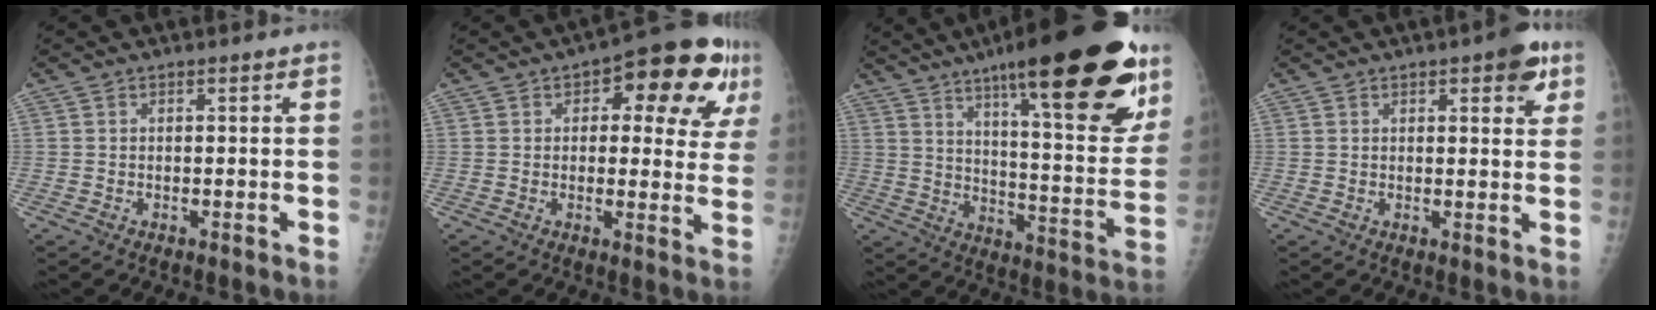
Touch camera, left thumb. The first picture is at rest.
{"total": 16.0, "force": [6.1, 7.1, 13.0], "torque": [-0.121, 0.007, 0.069]}
{"total": 30.2, "force": [18.2, 7.1, 23.1], "torque": [-0.295, -0.058, 0.270]}
{"total": 5.7, "force": [2.9, 2.0, 4.4], "torque": [-0.037, -0.009, 0.030]}